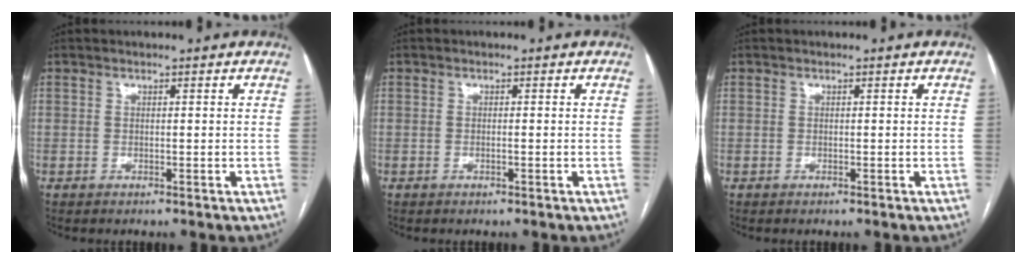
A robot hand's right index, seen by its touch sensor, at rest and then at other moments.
{"total": 0.6, "force": [-0.3, 0.0, 0.5], "torque": [-0.012, 0.001, -0.004]}
{"total": 0.0}